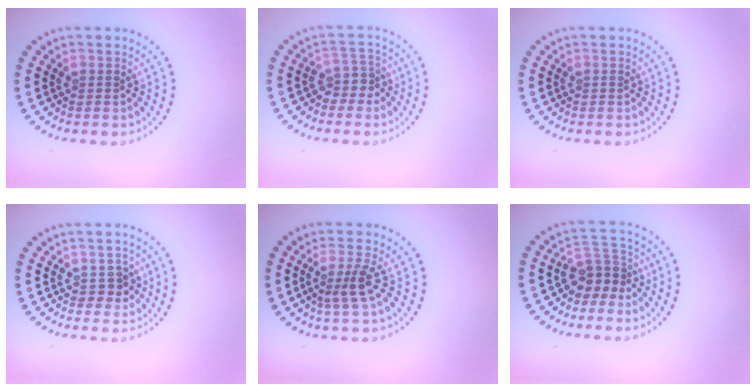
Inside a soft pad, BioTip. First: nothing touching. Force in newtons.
{"total": 2.2, "press": 1.7, "slide": 1.5}
{"total": 0.0}
{"total": 1.3, "press": 1.2, "slide": 0.6}
{"total": 2.3, "press": 1.7, "slide": 1.5}
{"total": 2.8, "press": 2.3, "slide": 1.7}